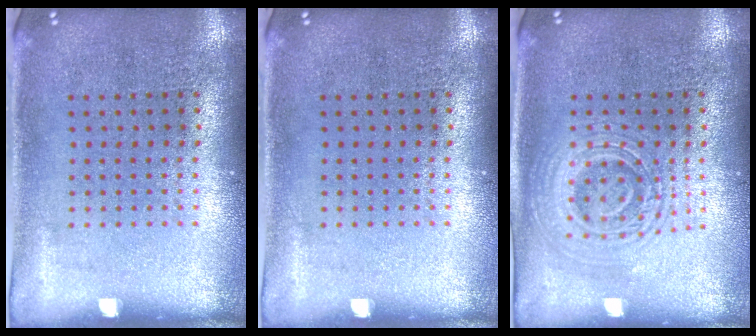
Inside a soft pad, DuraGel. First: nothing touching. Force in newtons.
{"total": 0.0}
{"total": 2.6, "press": 2.5, "slide": 0.5}